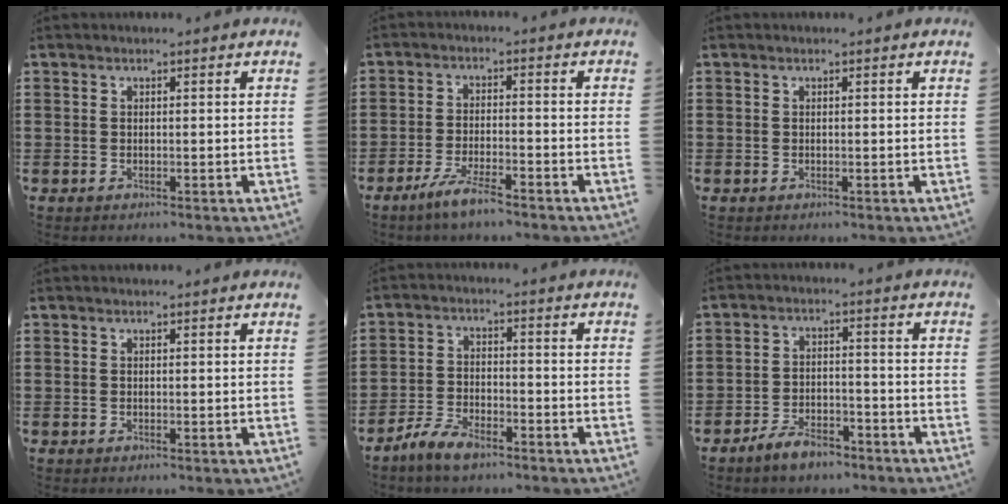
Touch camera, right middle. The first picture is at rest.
{"total": 5.0, "force": [-3.9, 0.6, 3.1], "torque": [-0.070, -0.007, -0.073]}
{"total": 0.0}
{"total": 0.0}
{"total": 4.9, "force": [-4.0, 1.6, 2.3], "torque": [-0.058, 0.004, -0.080]}
{"total": 5.0, "force": [-4.3, 1.5, 1.9], "torque": [-0.044, 0.007, -0.086]}